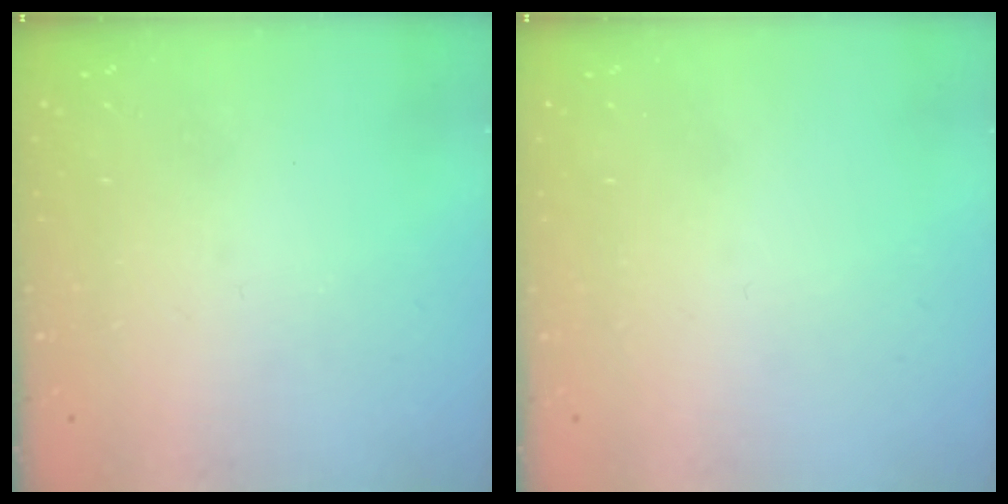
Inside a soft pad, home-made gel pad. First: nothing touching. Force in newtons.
{"total": 1.8, "press": 1.8, "slide": 0.1}